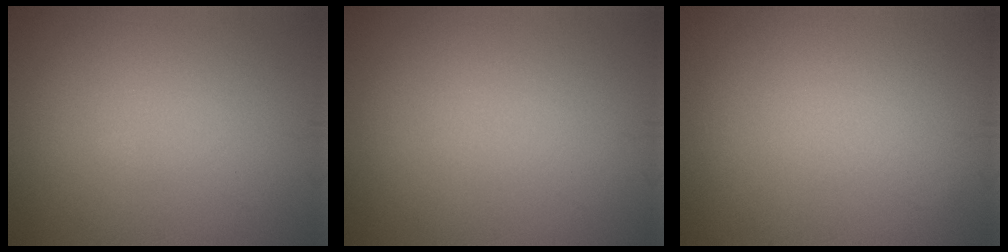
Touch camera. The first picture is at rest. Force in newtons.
{"total": 0.0}
{"total": 0.0}